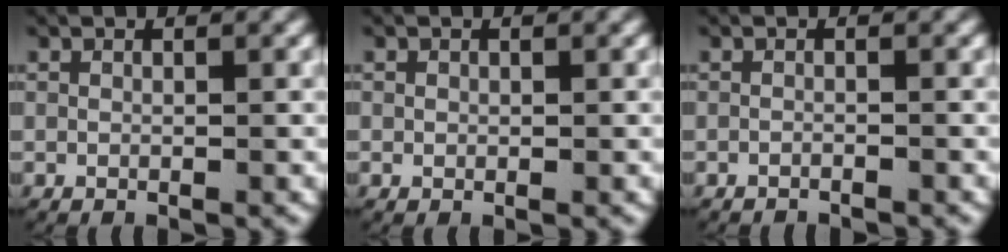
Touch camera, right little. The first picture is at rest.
{"total": 0.6, "force": [0.1, 0.6, 0.1], "torque": [-0.004, -0.003, 0.004]}
{"total": 1.0, "force": [-1.0, 0.0, 0.0], "torque": [-0.005, -0.006, -0.014]}